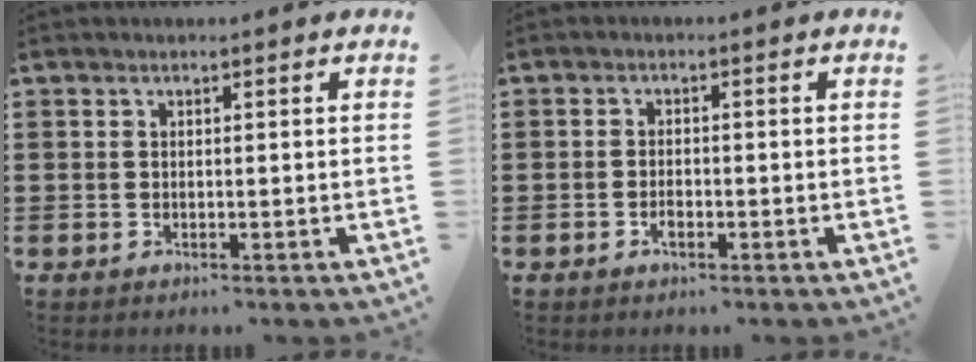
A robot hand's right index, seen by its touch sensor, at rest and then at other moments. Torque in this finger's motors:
{"motor_torque": [1.07, 1.07, 0.00, 0.00]}